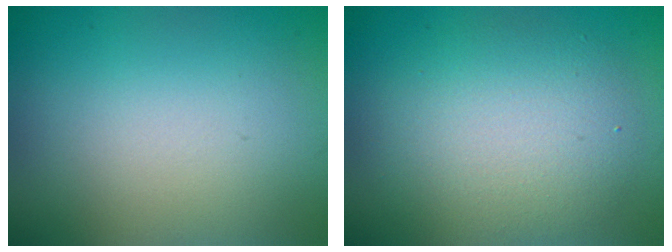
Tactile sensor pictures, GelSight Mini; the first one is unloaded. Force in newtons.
{"total": 5.4, "press": 5.4, "slide": 0.3}